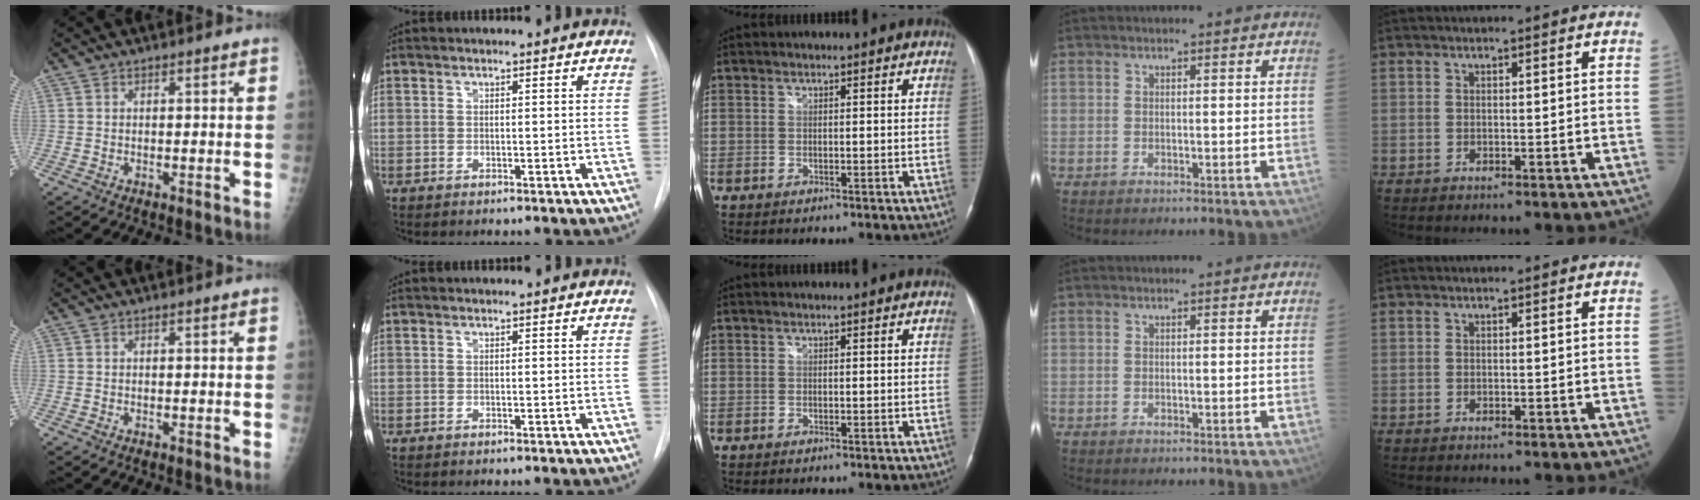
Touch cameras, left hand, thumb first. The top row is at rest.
{}